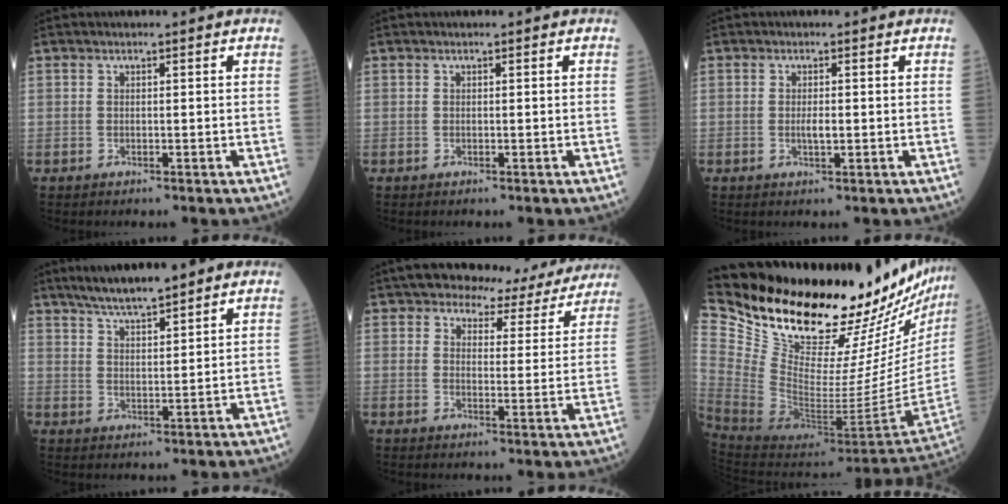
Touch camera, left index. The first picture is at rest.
{"total": 0.0}
{"total": 1.6, "force": [-0.2, 0.5, 1.5], "torque": [-0.029, -0.002, -0.003]}
{"total": 7.2, "force": [5.9, 0.7, 4.0], "torque": [-0.075, 0.013, 0.105]}
{"total": 11.2, "force": [10.4, 3.4, 2.1], "torque": [-0.011, -0.005, 0.114]}
{"total": 34.3, "force": [29.5, 5.6, 16.6], "torque": [-0.290, -0.116, 0.431]}